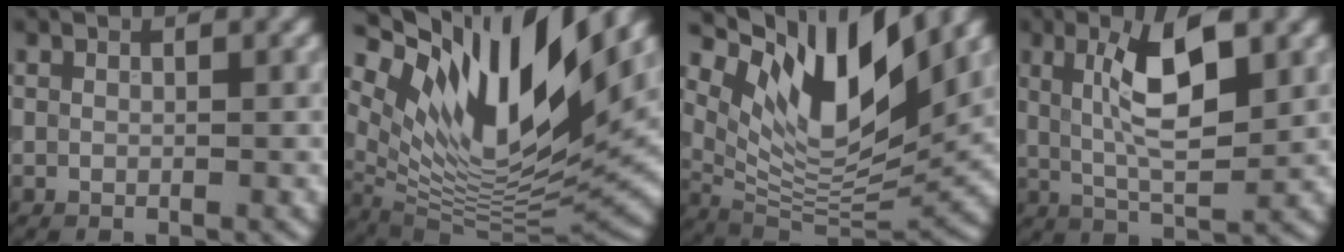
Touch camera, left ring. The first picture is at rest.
{"total": 15.9, "force": [8.5, 5.1, 12.4], "torque": [-0.240, 0.014, 0.156]}
{"total": 11.3, "force": [6.4, 4.0, 8.4], "torque": [-0.142, -0.009, 0.126]}
{"total": 6.4, "force": [1.8, 1.9, 5.9], "torque": [-0.102, 0.001, 0.032]}